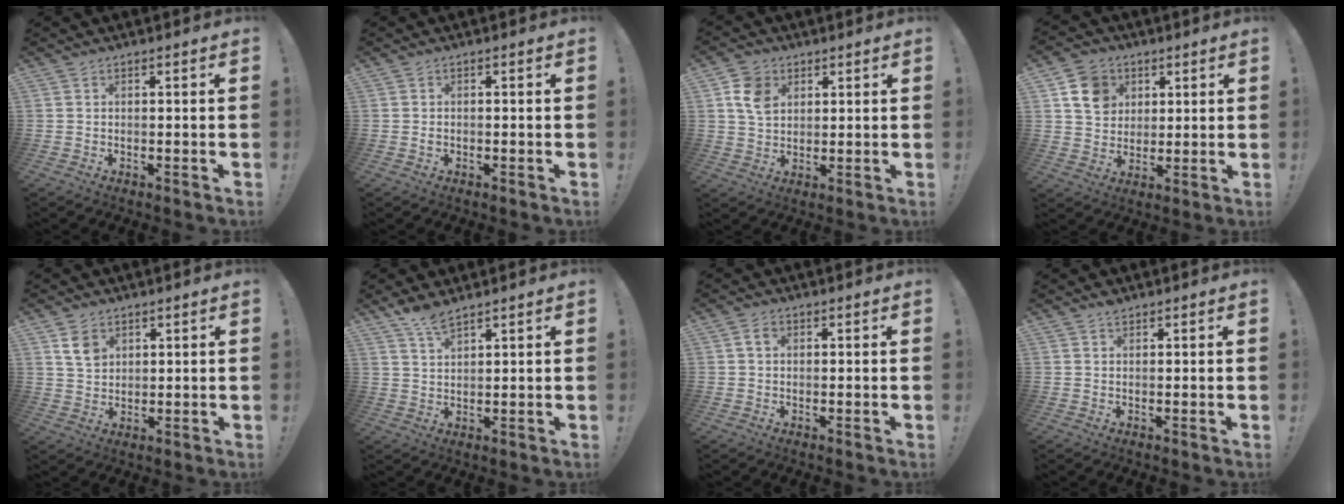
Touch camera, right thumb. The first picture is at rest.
{"total": 0.6, "force": [-0.3, 0.5, 0.2], "torque": [-0.006, 0.003, -0.006]}
{"total": 8.8, "force": [3.3, 6.7, 4.6], "torque": [-0.075, 0.005, 0.069]}
{"total": 11.5, "force": [4.8, 9.6, 4.1], "torque": [-0.059, -0.013, 0.099]}
{"total": 6.3, "force": [3.2, 4.8, 2.6], "torque": [-0.040, -0.007, 0.060]}
{"total": 5.0, "force": [4.1, 1.3, 2.6], "torque": [-0.048, -0.024, 0.074]}
{"total": 2.3, "force": [0.8, 1.4, 1.6], "torque": [-0.021, 0.000, 0.012]}
{"total": 1.4, "force": [1.3, 0.5, 0.0], "torque": [0.006, -0.003, 0.023]}